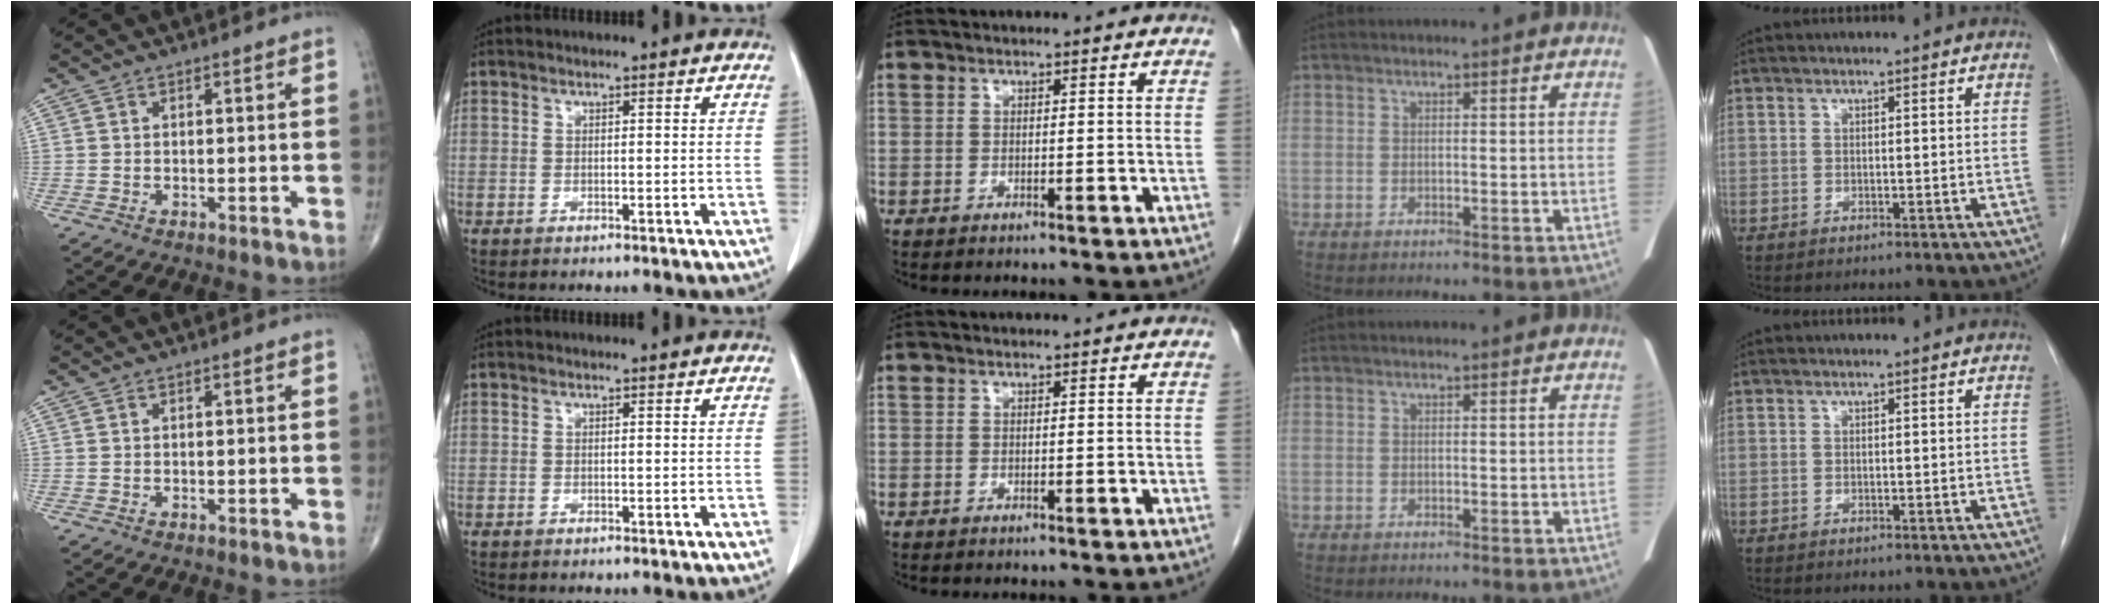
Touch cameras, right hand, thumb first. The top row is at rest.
{}